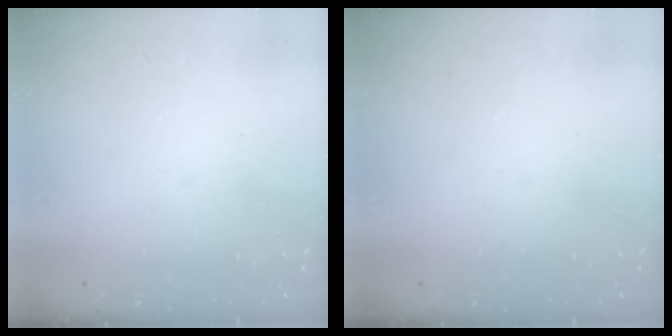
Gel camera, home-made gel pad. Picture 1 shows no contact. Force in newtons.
{"total": 0.0}